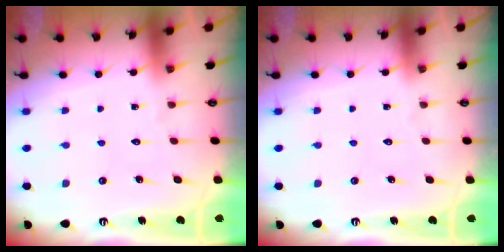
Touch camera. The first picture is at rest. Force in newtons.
{"total": 0.0}